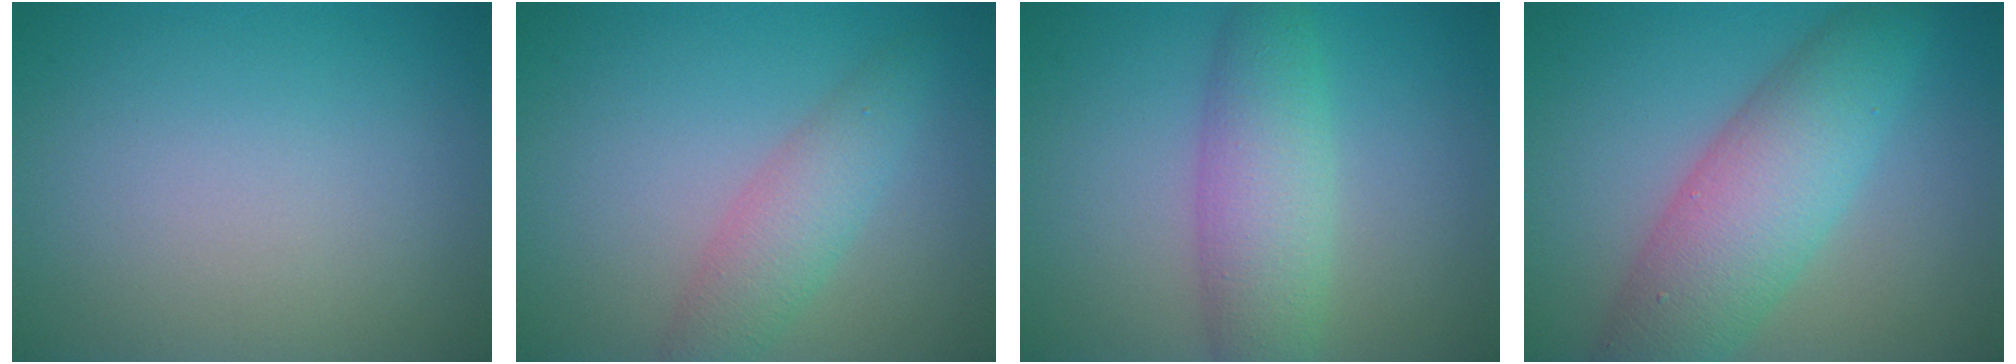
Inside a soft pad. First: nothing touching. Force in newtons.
{"total": 3.3, "press": 3.3, "slide": 0.1}
{"total": 5.0, "press": 5.0, "slide": 0.1}
{"total": 7.3, "press": 7.3, "slide": 0.2}